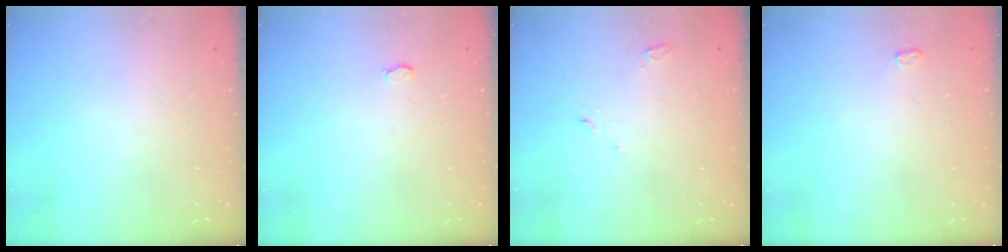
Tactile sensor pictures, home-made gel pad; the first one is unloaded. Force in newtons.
{"total": 2.8, "press": 2.8, "slide": 0.3}
{"total": 2.7, "press": 2.6, "slide": 0.8}
{"total": 2.6, "press": 2.6, "slide": 0.3}